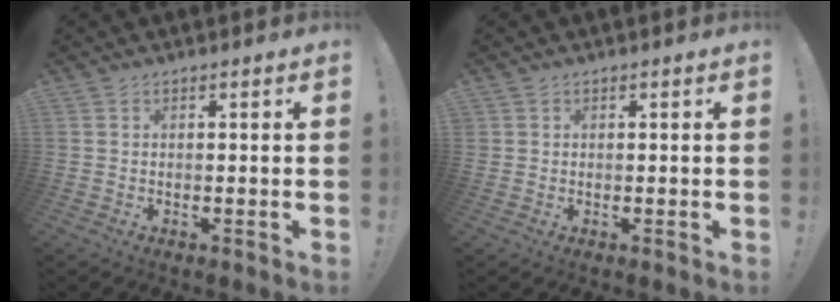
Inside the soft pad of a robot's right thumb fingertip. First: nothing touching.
{"total": 0.8, "force": [0.3, 0.8, 0.0], "torque": [0.000, 0.001, 0.006]}